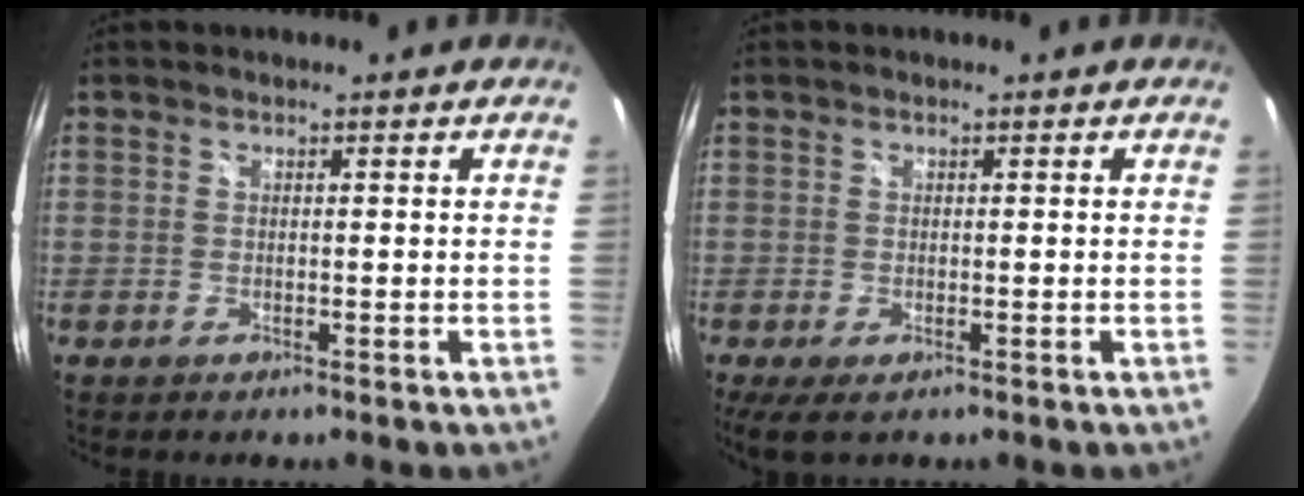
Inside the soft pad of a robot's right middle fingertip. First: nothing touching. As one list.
[{"total": 3.8, "force": [-1.7, 1.4, 3.1], "torque": [-0.058, -0.018, -0.021]}]